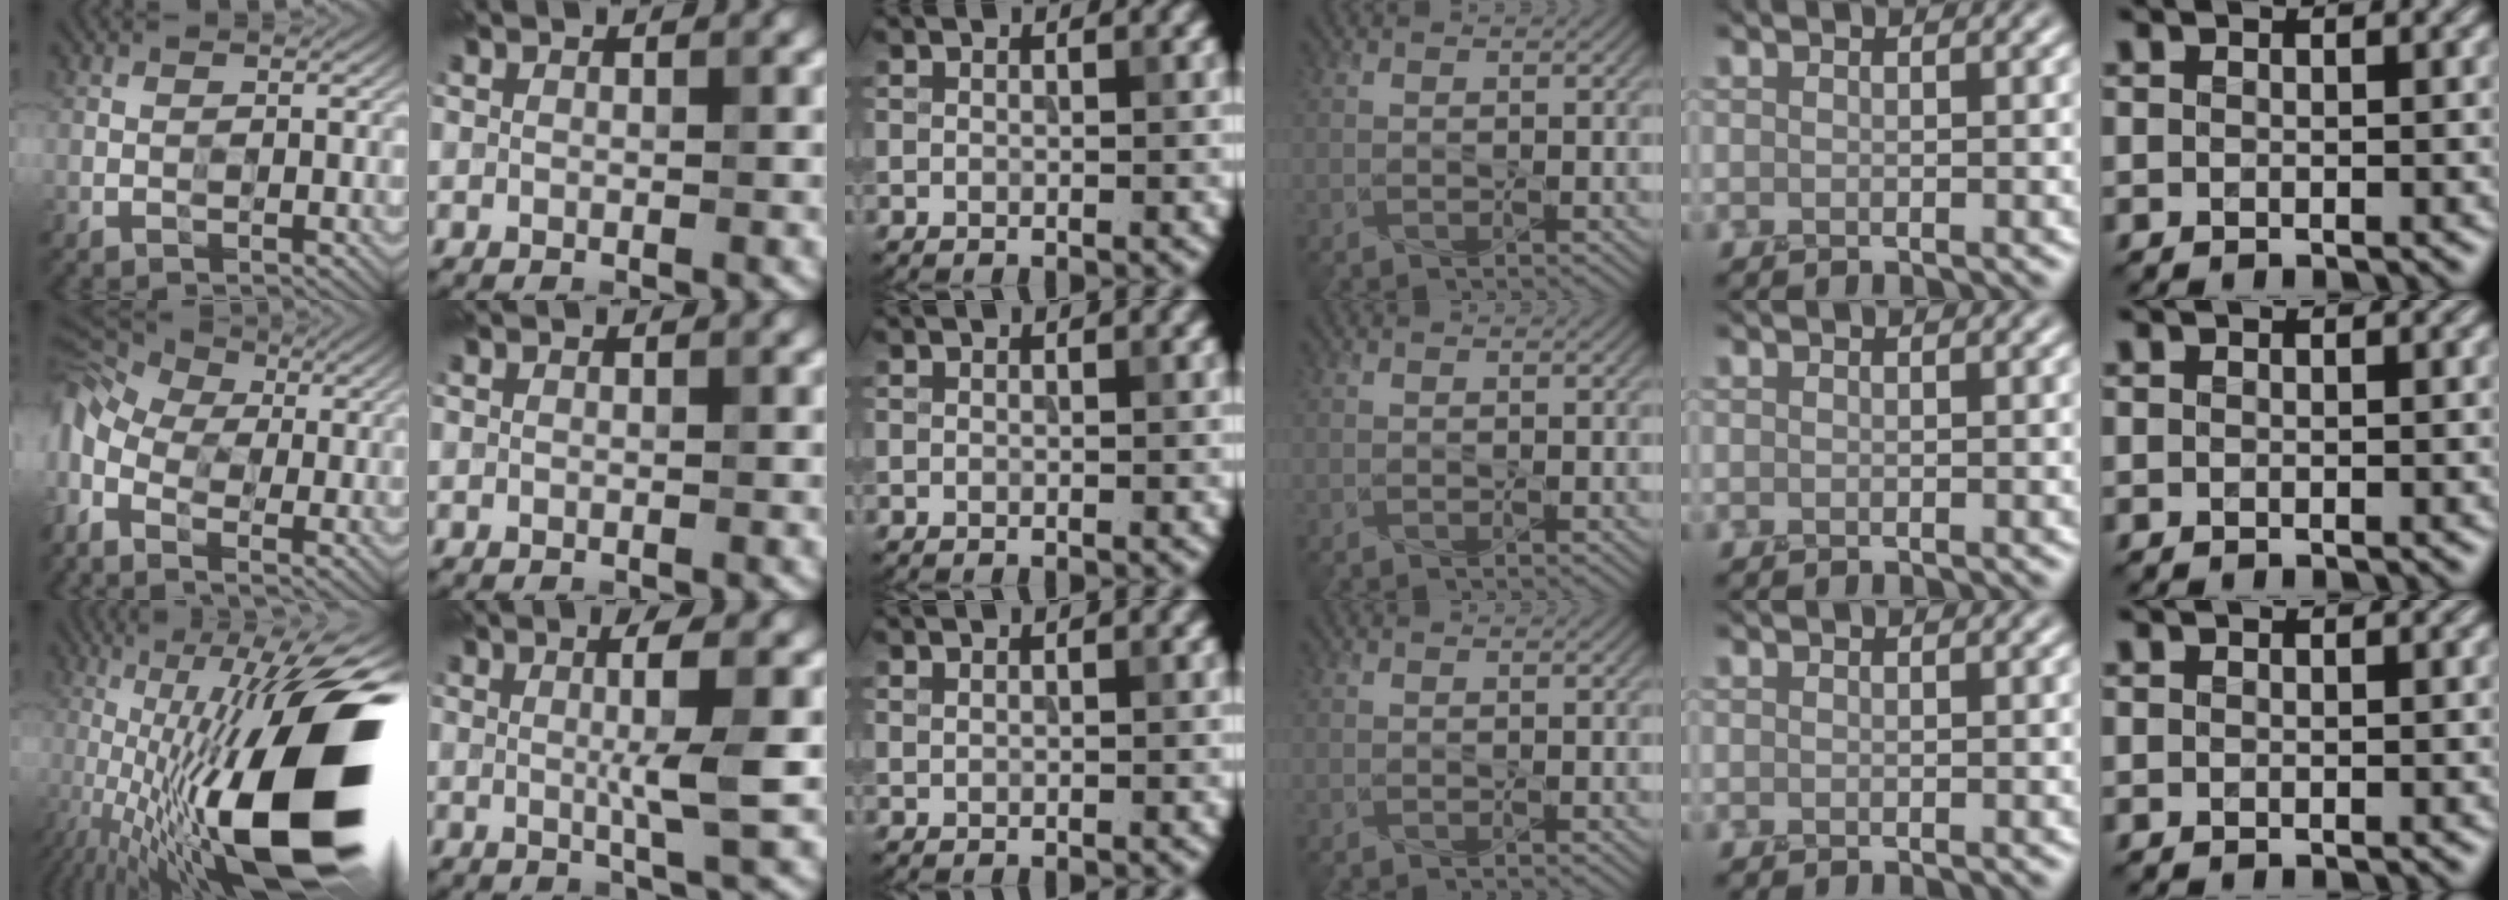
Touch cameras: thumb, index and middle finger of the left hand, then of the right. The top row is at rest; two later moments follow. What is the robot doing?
{"motion": "press", "object": "grip strengthener"}